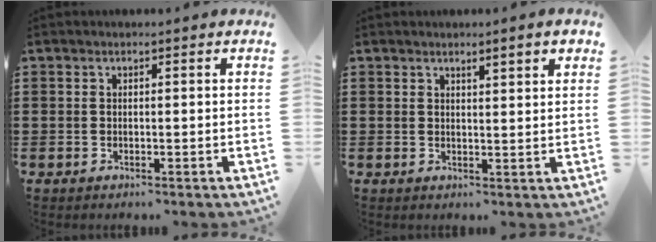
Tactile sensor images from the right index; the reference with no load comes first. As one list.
[{"total": 2.0, "force": [1.7, 0.1, 1.2], "torque": [-0.026, 0.002, 0.030]}]